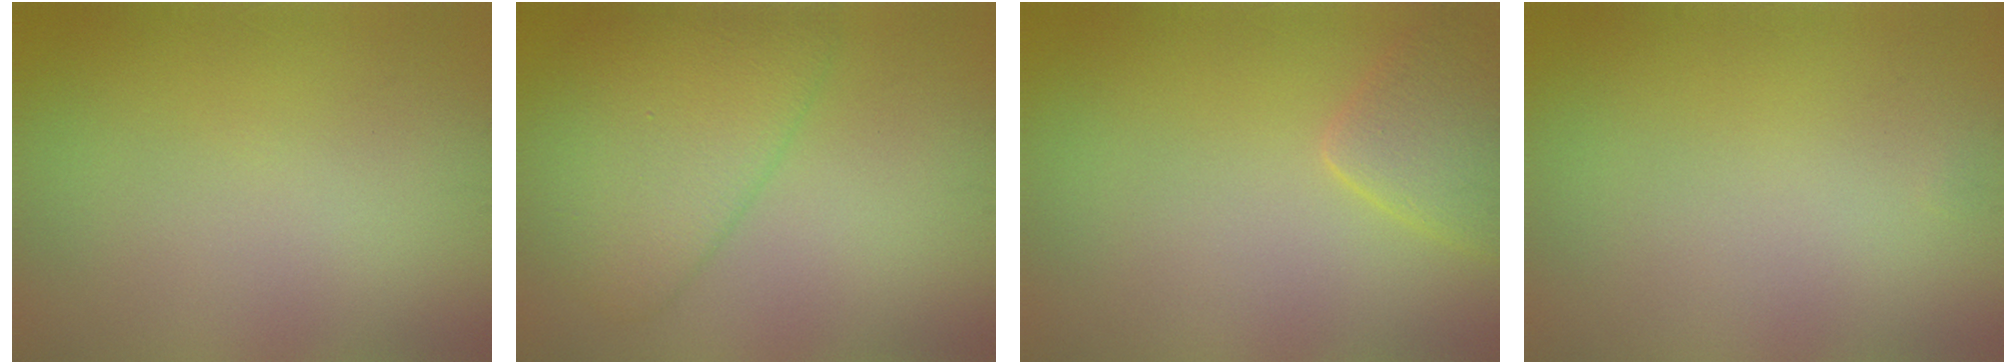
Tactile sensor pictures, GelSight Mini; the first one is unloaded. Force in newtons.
{"total": 5.6, "press": 5.6, "slide": 0.2}
{"total": 3.3, "press": 3.3, "slide": 0.3}
{"total": 0.0}